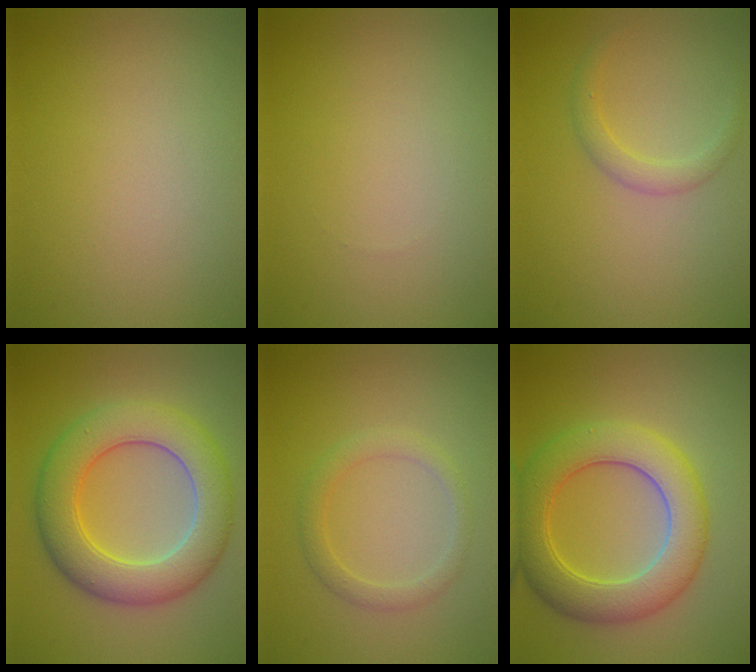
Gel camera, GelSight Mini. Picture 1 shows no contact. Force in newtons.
{"total": 0.0}
{"total": 1.7, "press": 1.7, "slide": 0.1}
{"total": 7.9, "press": 7.9, "slide": 0.3}
{"total": 2.0, "press": 1.9, "slide": 0.1}
{"total": 7.0, "press": 7.0, "slide": 0.3}